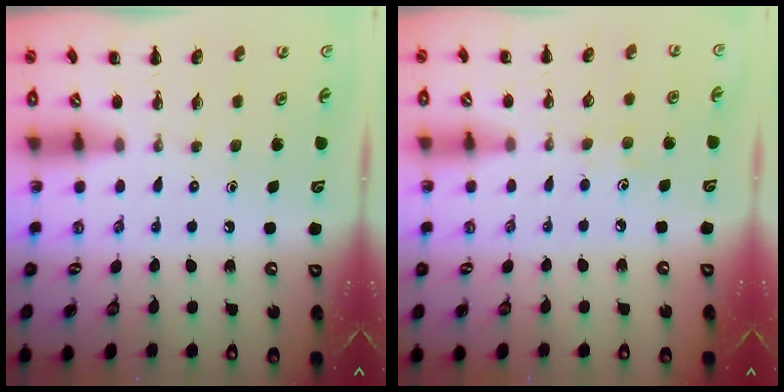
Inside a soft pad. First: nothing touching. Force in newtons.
{"total": 4.8, "press": 4.6, "slide": 1.2}